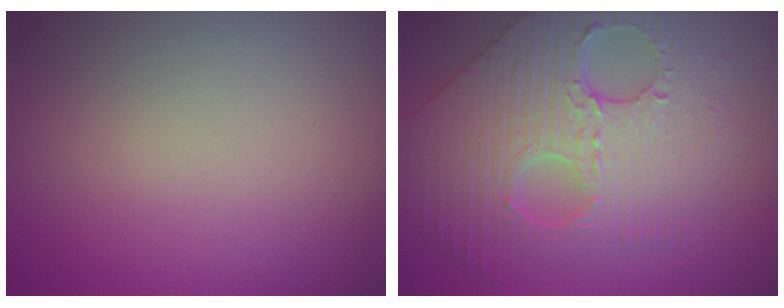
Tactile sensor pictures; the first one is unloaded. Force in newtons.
{"total": 9.9, "press": 6.9, "slide": 7.0}